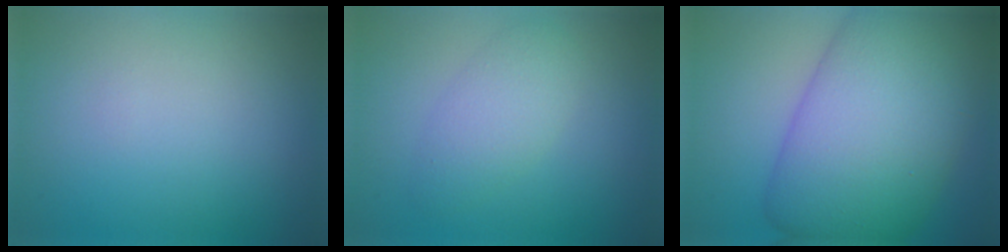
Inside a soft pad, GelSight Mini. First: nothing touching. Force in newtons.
{"total": 3.0, "press": 3.0, "slide": 0.1}
{"total": 14.6, "press": 14.6, "slide": 0.6}